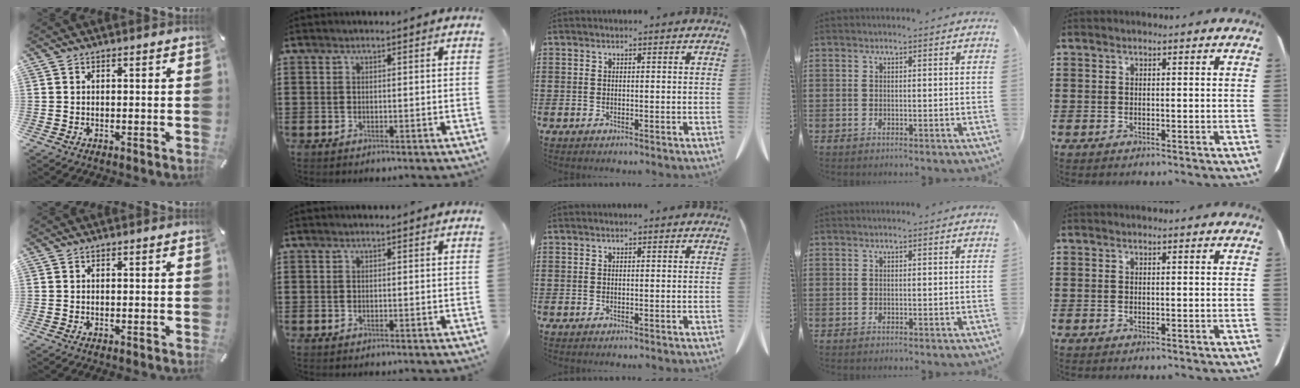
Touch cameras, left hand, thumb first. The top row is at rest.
{}